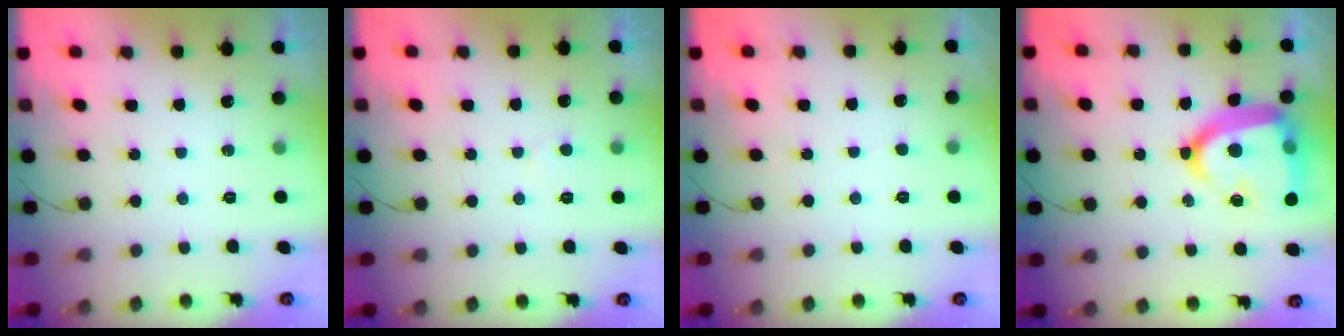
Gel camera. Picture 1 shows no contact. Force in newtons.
{"total": 3.5, "press": 3.5, "slide": 0.4}
{"total": 2.5, "press": 2.5, "slide": 0.3}
{"total": 21.8, "press": 21.7, "slide": 2.0}